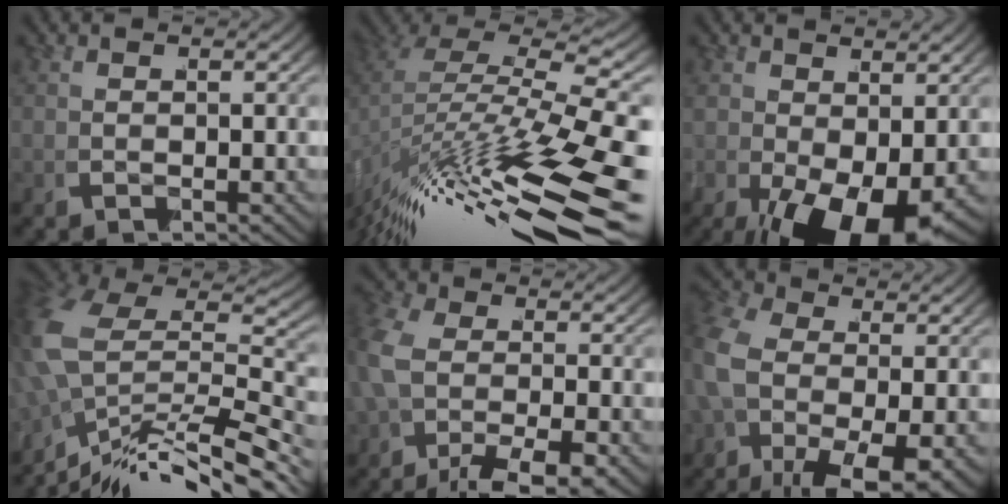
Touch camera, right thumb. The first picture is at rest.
{"total": 11.5, "force": [-4.6, 5.9, 8.7], "torque": [-0.171, -0.036, -0.050]}
{"total": 8.0, "force": [-2.2, 4.4, 6.3], "torque": [-0.102, -0.042, -0.009]}
{"total": 11.1, "force": [-3.9, 6.9, 7.9], "torque": [-0.150, -0.021, -0.051]}
{"total": 5.3, "force": [-2.8, 2.6, 3.7], "torque": [-0.080, -0.017, -0.037]}
{"total": 8.0, "force": [-2.0, 4.5, 6.3], "torque": [-0.140, -0.037, -0.017]}